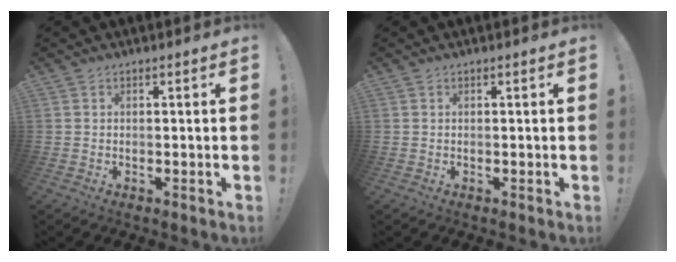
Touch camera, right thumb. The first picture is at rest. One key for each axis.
{"total": 0.0}